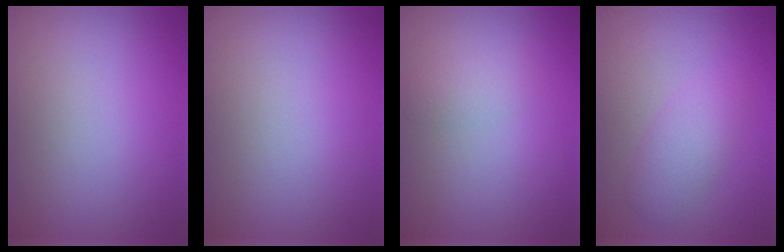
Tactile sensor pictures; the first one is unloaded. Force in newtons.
{"total": 0.0}
{"total": 1.2, "press": 1.2, "slide": 0.1}
{"total": 2.5, "press": 2.5, "slide": 0.1}